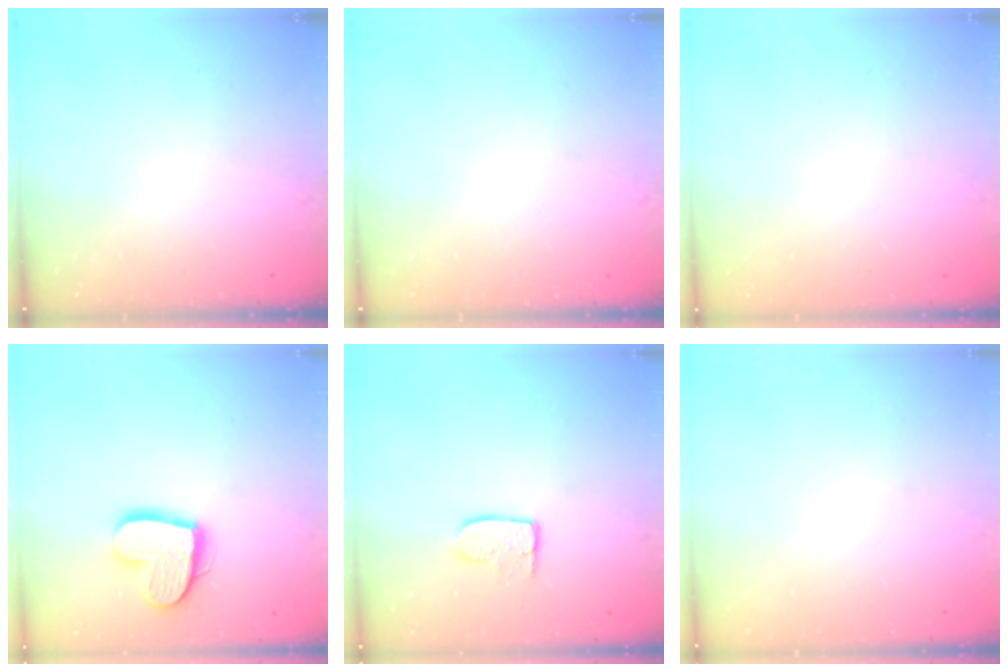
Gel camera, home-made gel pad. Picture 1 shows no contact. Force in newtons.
{"total": 0.0}
{"total": 0.0}
{"total": 15.0, "press": 15.0, "slide": 1.1}
{"total": 6.2, "press": 6.2, "slide": 0.4}
{"total": 0.0}